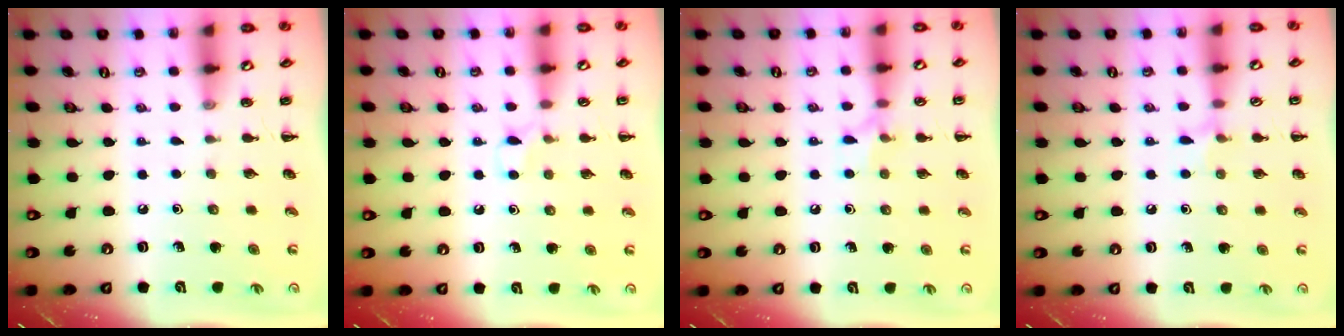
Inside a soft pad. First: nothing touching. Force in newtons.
{"total": 3.9, "press": 3.7, "slide": 1.2}
{"total": 6.4, "press": 6.2, "slide": 1.6}
{"total": 5.8, "press": 5.5, "slide": 2.0}